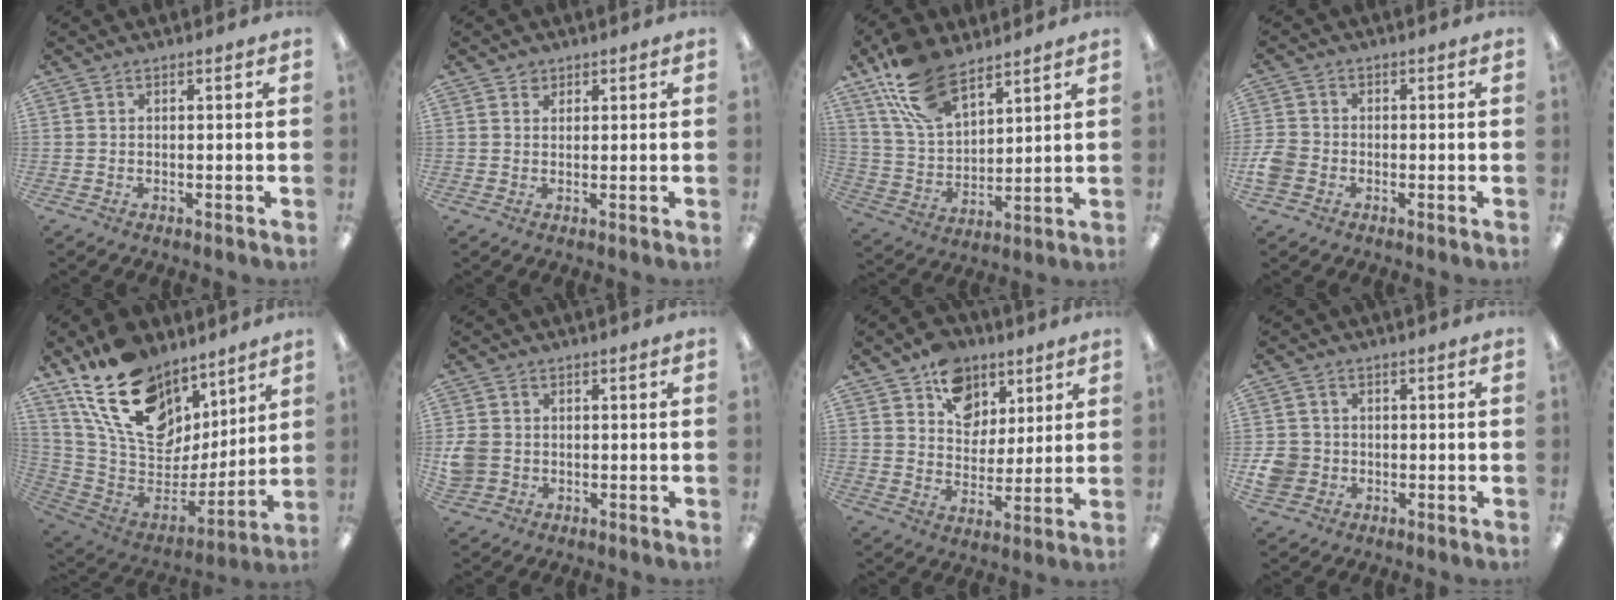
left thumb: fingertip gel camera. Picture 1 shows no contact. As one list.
[{"total": 1.7, "force": [1.1, 1.2, 0.3], "torque": [0.002, -0.002, 0.019]}, {"total": 16.2, "force": [10.7, 8.5, 8.7], "torque": [-0.173, -0.035, 0.203]}, {"total": 4.8, "force": [-1.7, 3.9, 2.3], "torque": [-0.048, 0.011, -0.031]}, {"total": 21.9, "force": [12.5, 13.7, 11.6], "torque": [-0.209, -0.065, 0.237]}, {"total": 4.9, "force": [-0.3, 4.5, 2.0], "torque": [-0.044, 0.003, -0.004]}, {"total": 11.9, "force": [7.2, 8.9, 3.2], "torque": [-0.040, -0.046, 0.135]}, {"total": 6.5, "force": [-1.4, 5.8, 2.5], "torque": [-0.067, 0.009, -0.026]}]